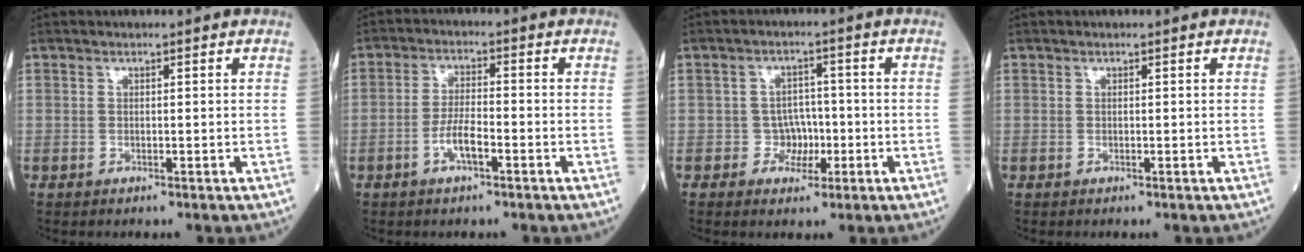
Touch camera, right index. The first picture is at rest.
{"total": 4.6, "force": [-2.0, 1.1, 3.9], "torque": [-0.076, 0.005, -0.039]}
{"total": 3.7, "force": [-1.1, 3.3, 1.3], "torque": [-0.006, 0.010, -0.015]}
{"total": 0.0}